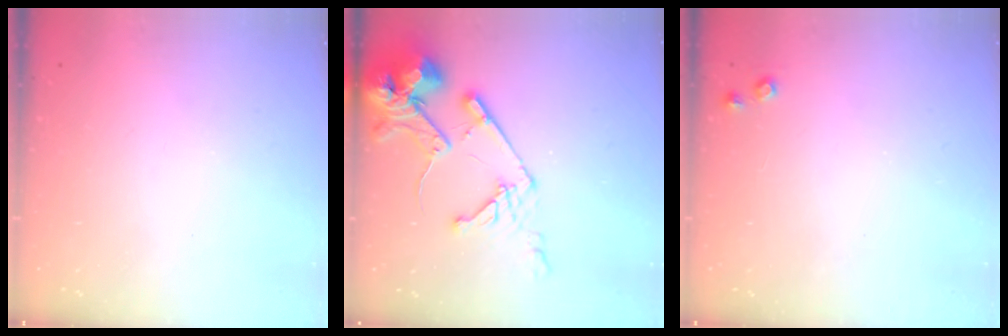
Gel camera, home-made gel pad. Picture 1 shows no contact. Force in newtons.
{"total": 16.1, "press": 15.9, "slide": 2.2}
{"total": 4.6, "press": 4.5, "slide": 0.7}